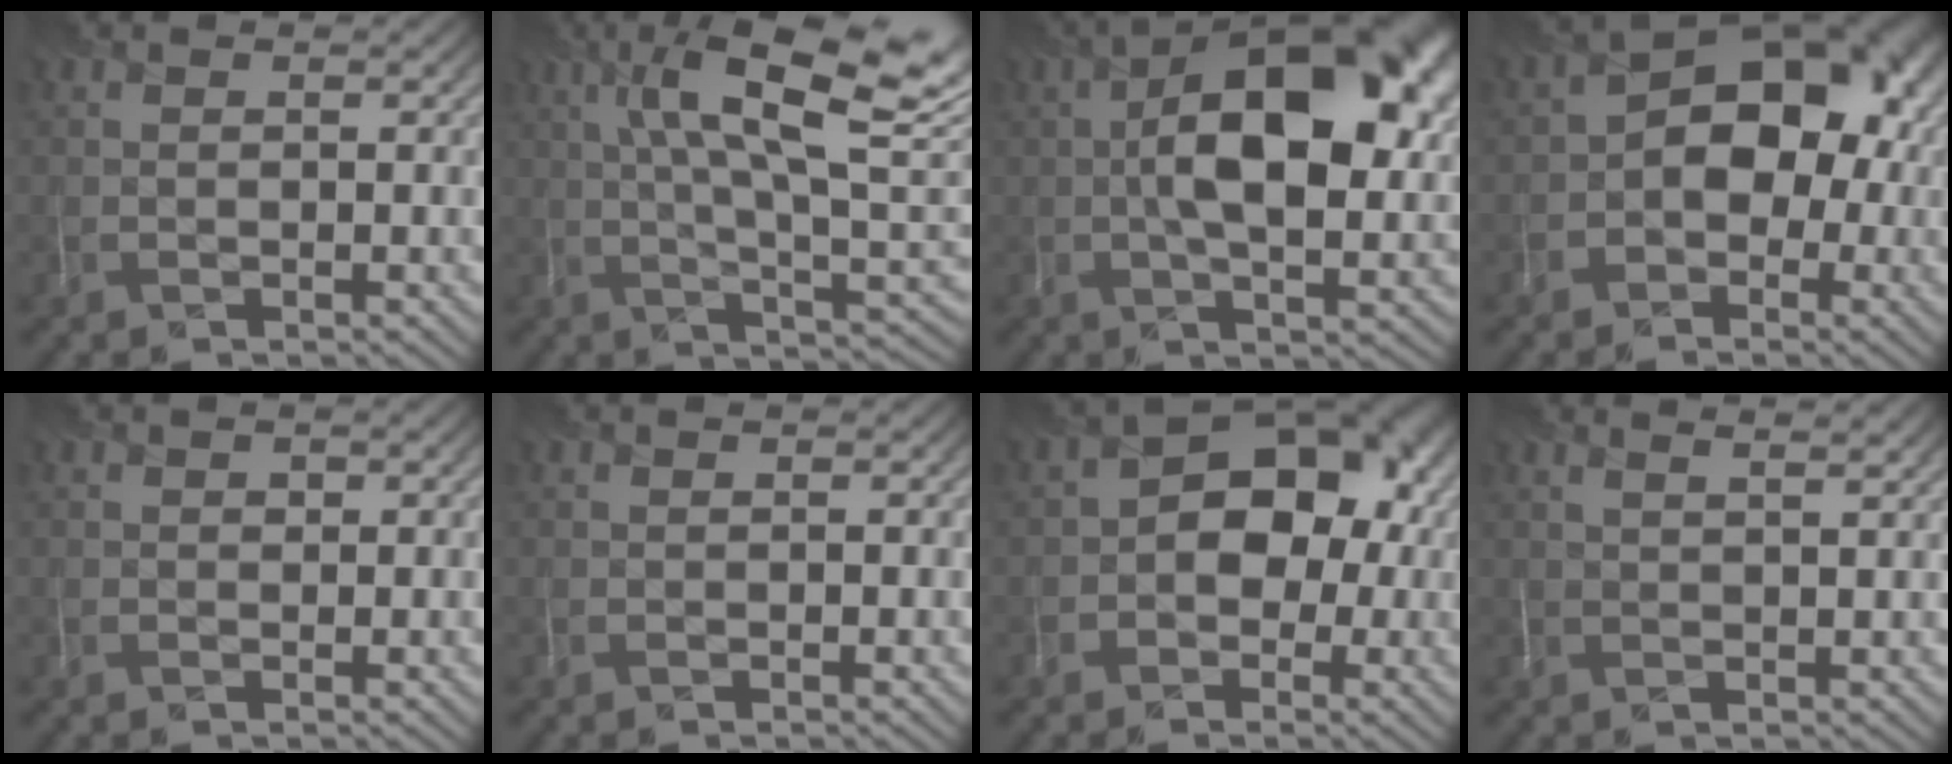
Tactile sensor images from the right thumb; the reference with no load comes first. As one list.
[{"total": 16.6, "force": [5.5, 5.9, 14.5], "torque": [-0.234, 0.016, 0.096]}, {"total": 17.1, "force": [2.2, 8.4, 14.8], "torque": [-0.216, 0.022, 0.018]}, {"total": 10.0, "force": [-0.9, 7.0, 7.1], "torque": [-0.072, 0.013, -0.021]}, {"total": 0.6, "force": [0.3, 0.5, 0.2], "torque": [-0.002, 0.000, 0.004]}, {"total": 0.0}, {"total": 8.5, "force": [-0.6, 6.1, 5.8], "torque": [-0.058, 0.012, -0.017]}, {"total": 3.5, "force": [2.5, 1.0, 2.3], "torque": [-0.017, 0.013, 0.018]}]